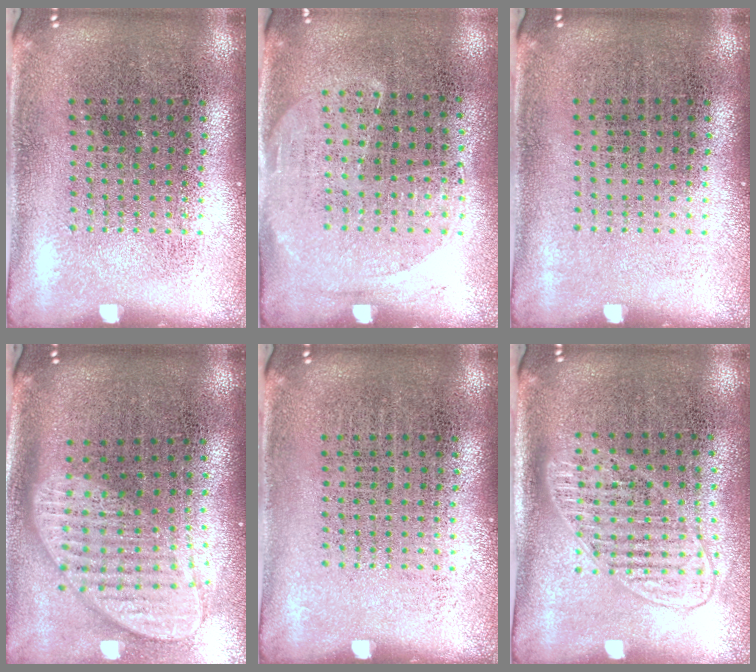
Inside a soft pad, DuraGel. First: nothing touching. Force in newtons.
{"total": 1.4, "press": 1.2, "slide": 0.8}
{"total": 0.0}
{"total": 2.0, "press": 1.5, "slide": 1.3}
{"total": 0.0}
{"total": 1.4, "press": 1.2, "slide": 0.7}